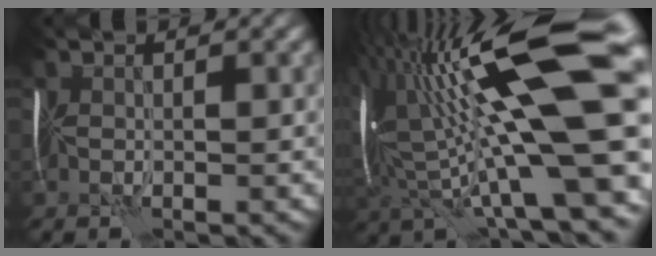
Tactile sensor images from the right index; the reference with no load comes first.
{"total": 18.7, "force": [2.7, 4.6, 18.0], "torque": [-0.294, 0.020, 0.049]}